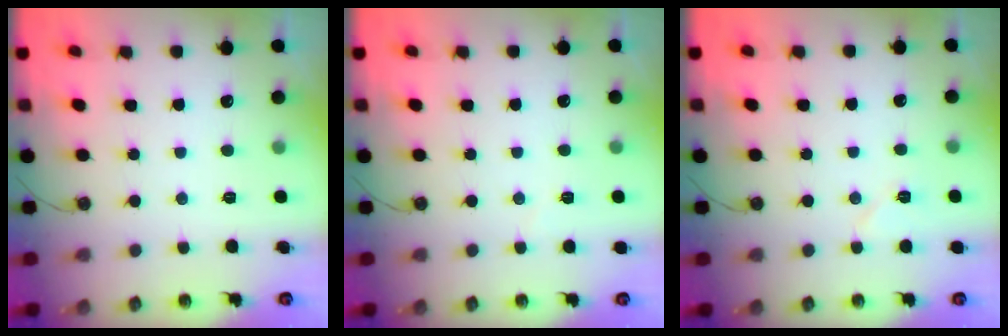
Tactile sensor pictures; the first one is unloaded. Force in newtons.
{"total": 2.8, "press": 2.7, "slide": 0.8}
{"total": 5.5, "press": 5.4, "slide": 0.9}